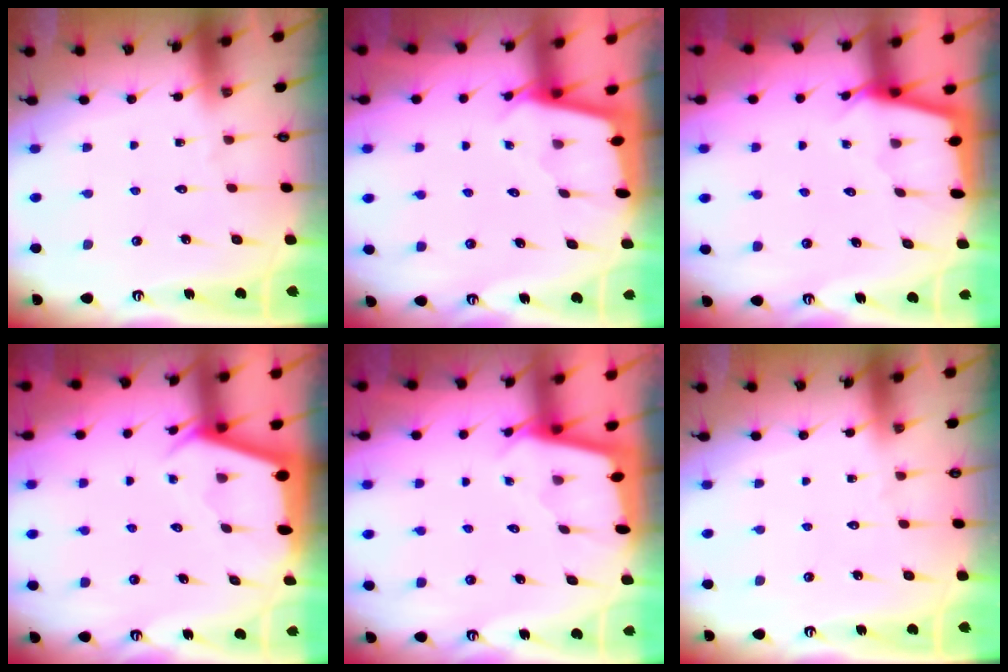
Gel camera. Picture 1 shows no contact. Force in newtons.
{"total": 1.9, "press": 1.9, "slide": 0.2}
{"total": 3.5, "press": 3.5, "slide": 0.4}
{"total": 3.4, "press": 3.4, "slide": 0.1}
{"total": 1.9, "press": 1.9, "slide": 0.2}
{"total": 0.0}